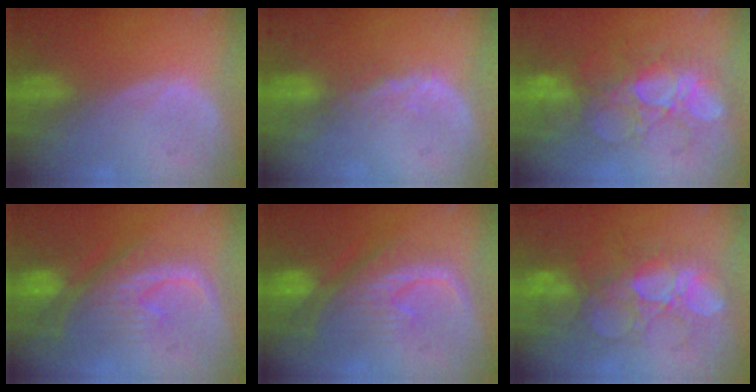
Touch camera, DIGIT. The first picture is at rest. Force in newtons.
{"total": 2.6, "press": 2.1, "slide": 1.5}
{"total": 8.6, "press": 8.3, "slide": 2.2}
{"total": 10.3, "press": 9.1, "slide": 4.9}
{"total": 10.3, "press": 9.1, "slide": 4.9}
{"total": 9.5, "press": 9.0, "slide": 3.1}